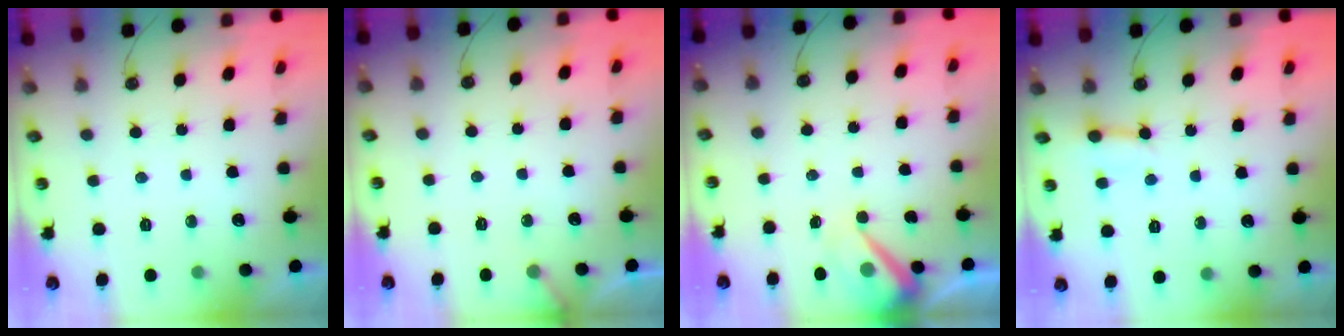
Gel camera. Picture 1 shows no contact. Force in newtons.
{"total": 2.4, "press": 2.4, "slide": 0.1}
{"total": 7.7, "press": 7.6, "slide": 1.1}
{"total": 3.3, "press": 3.2, "slide": 0.4}